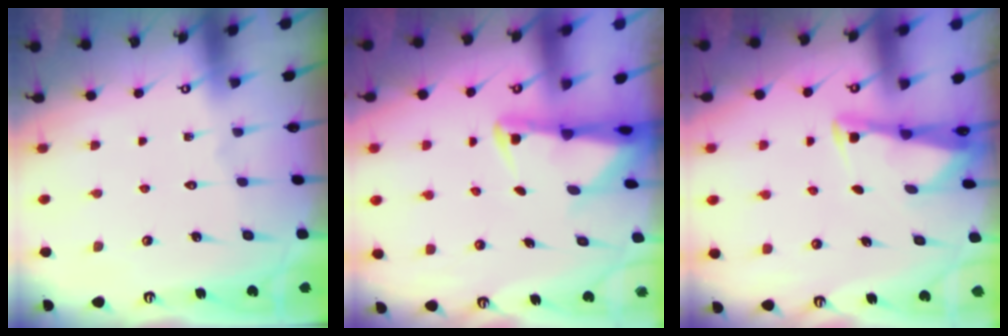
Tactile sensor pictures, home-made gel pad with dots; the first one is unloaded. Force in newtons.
{"total": 2.7, "press": 2.6, "slide": 0.6}
{"total": 2.8, "press": 2.8, "slide": 0.2}